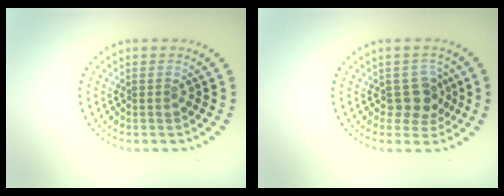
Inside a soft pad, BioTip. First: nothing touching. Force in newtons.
{"total": 2.4, "press": 2.0, "slide": 1.3}